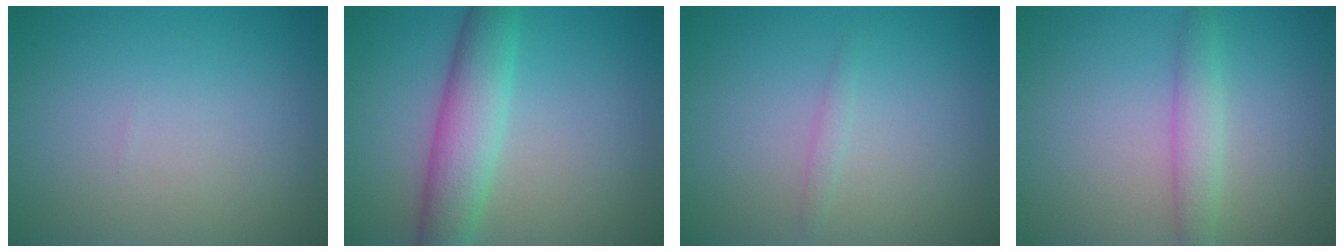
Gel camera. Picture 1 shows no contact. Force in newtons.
{"total": 5.3, "press": 5.3, "slide": 0.0}
{"total": 0.8, "press": 0.8, "slide": 0.0}
{"total": 2.3, "press": 2.3, "slide": 0.2}